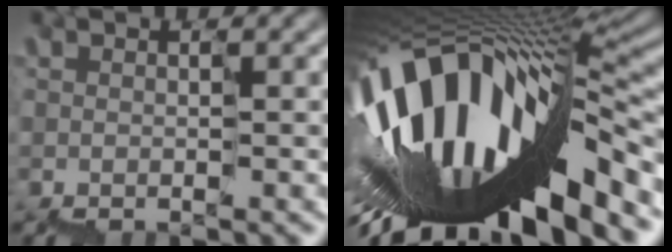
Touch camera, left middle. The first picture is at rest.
{"total": 16.0, "force": [-2.2, 7.3, 14.0], "torque": [-0.242, 0.016, -0.032]}